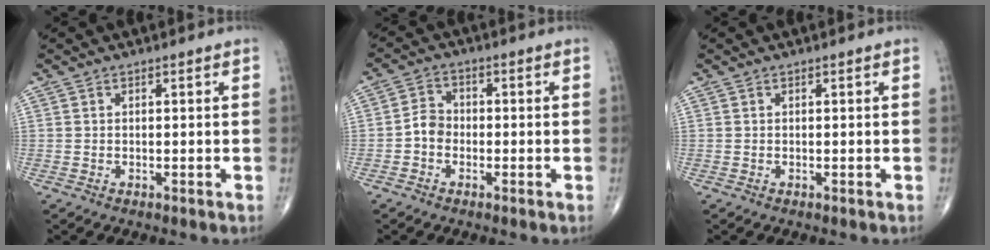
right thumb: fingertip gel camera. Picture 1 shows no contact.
{"total": 3.7, "force": [-1.2, 3.0, 1.8], "torque": [-0.019, 0.015, -0.032]}
{"total": 0.0}